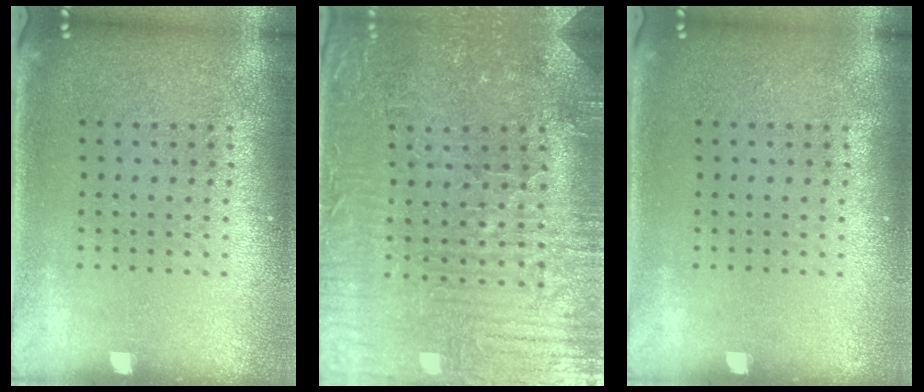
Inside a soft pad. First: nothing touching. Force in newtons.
{"total": 3.7, "press": 3.7, "slide": 0.4}
{"total": 0.0}